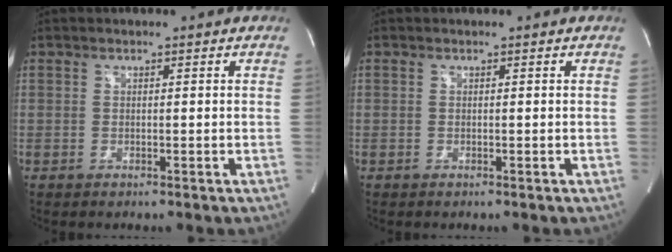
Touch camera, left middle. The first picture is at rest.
{"total": 0.0}